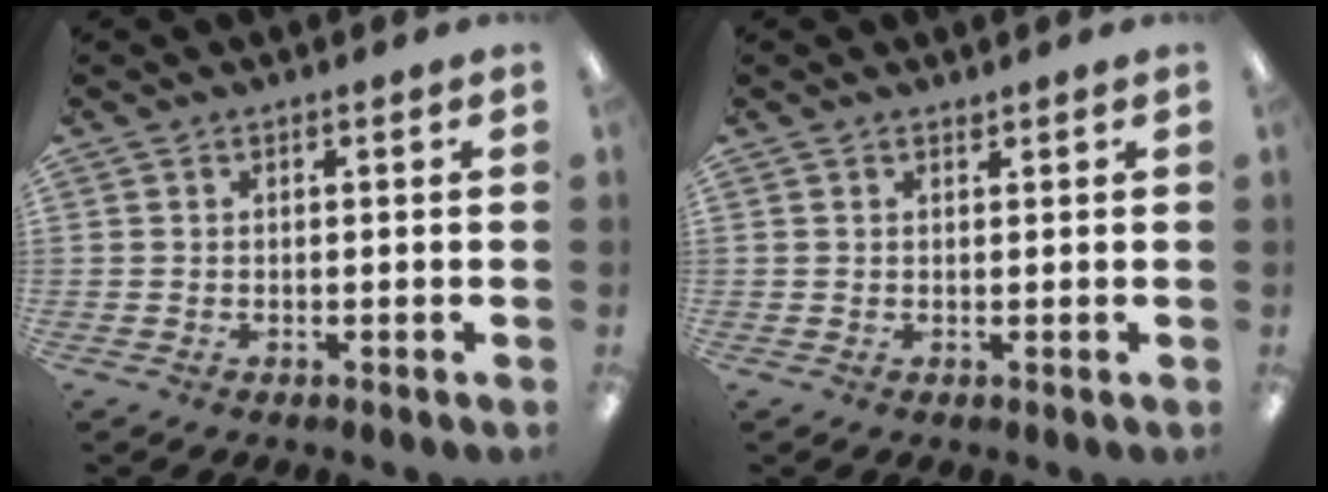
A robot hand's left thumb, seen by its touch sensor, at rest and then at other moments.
{"total": 0.8, "force": [0.8, 0.2, 0.0], "torque": [0.000, -0.003, 0.015]}